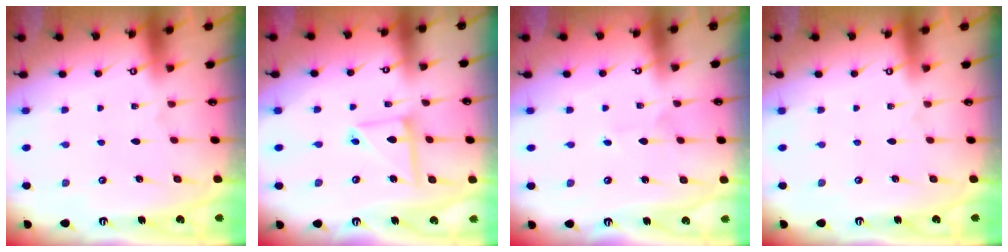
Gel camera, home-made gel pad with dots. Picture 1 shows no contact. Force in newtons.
{"total": 9.0, "press": 8.9, "slide": 0.7}
{"total": 1.9, "press": 1.9, "slide": 0.2}
{"total": 0.0}